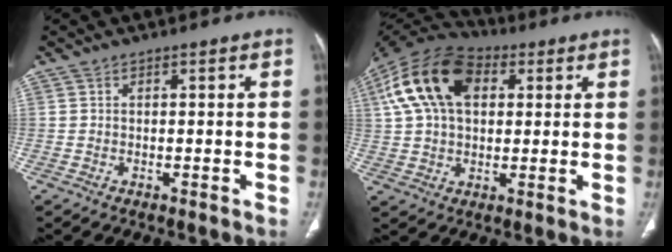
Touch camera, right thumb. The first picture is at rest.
{"total": 17.6, "force": [5.1, 11.0, 12.7], "torque": [-0.231, 0.021, 0.083]}